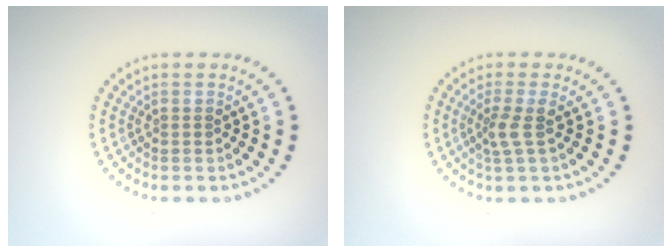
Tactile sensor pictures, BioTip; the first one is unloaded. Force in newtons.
{"total": 2.0, "press": 1.4, "slide": 1.4}